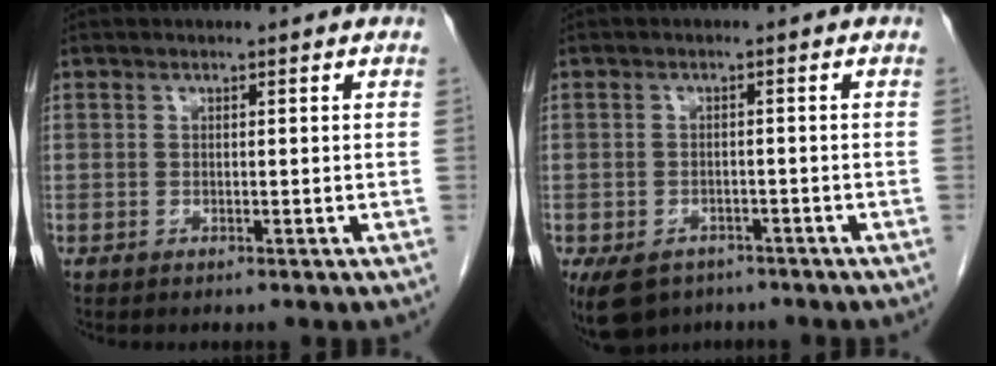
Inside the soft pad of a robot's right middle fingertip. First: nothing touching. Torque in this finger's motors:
{"motor_torque": [0.71, -0.51, 0.32, 0.07]}